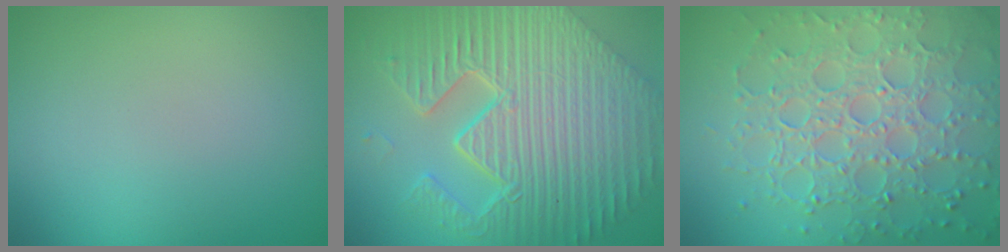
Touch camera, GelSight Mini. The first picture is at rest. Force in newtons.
{"total": 11.9, "press": 7.9, "slide": 9.0}
{"total": 8.1, "press": 5.9, "slide": 5.6}